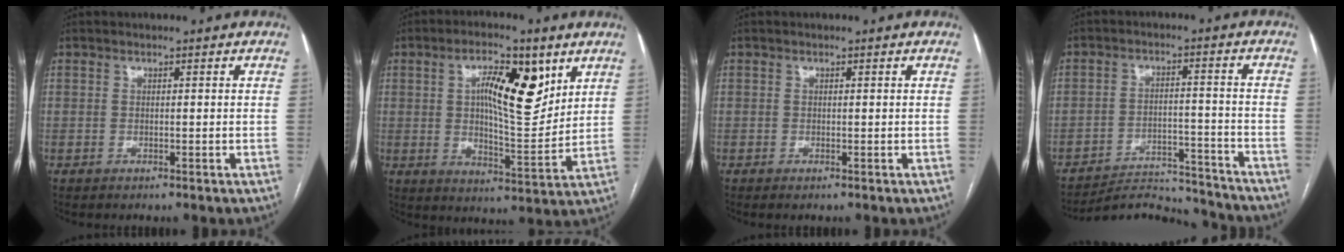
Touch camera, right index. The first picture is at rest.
{"total": 11.9, "force": [4.6, 3.8, 10.4], "torque": [-0.165, 0.009, 0.077]}
{"total": 1.5, "force": [-0.6, 0.5, 1.2], "torque": [-0.018, -0.003, -0.005]}
{"total": 12.4, "force": [-12.3, 1.3, 0.3], "torque": [0.006, 0.022, -0.178]}